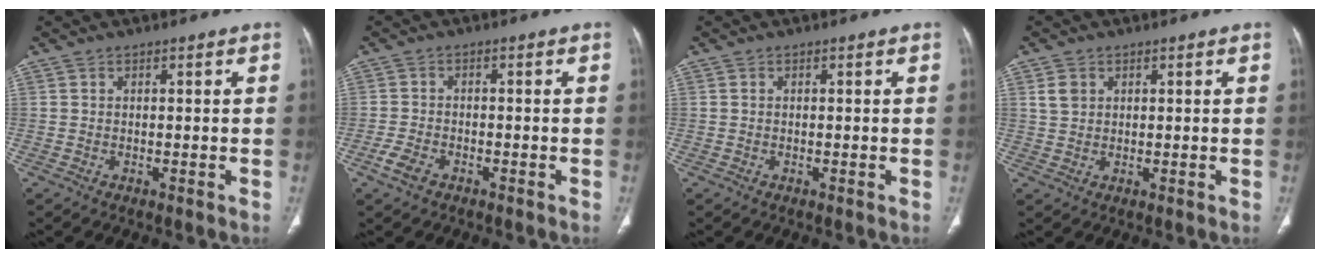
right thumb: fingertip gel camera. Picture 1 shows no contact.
{"total": 2.5, "force": [-1.4, 1.4, 1.4], "torque": [-0.035, 0.003, -0.028]}
{"total": 0.0}
{"total": 2.8, "force": [1.1, 2.2, 1.3], "torque": [-0.021, -0.001, 0.025]}